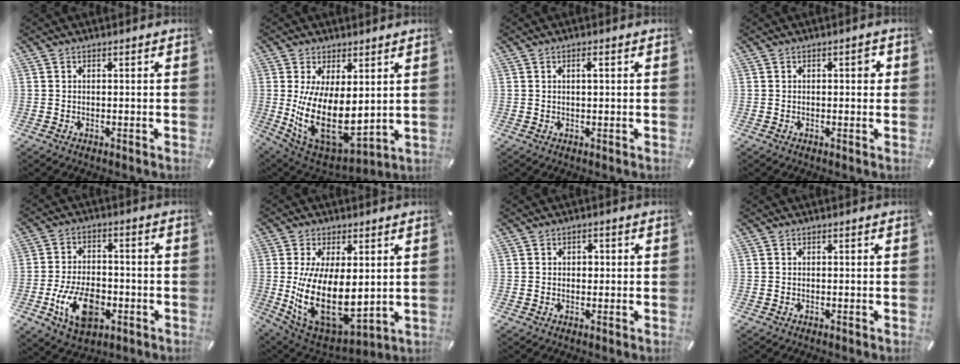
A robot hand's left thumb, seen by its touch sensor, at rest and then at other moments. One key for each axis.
{"total": 17.9, "fx": 1.9, "fy": 10.1, "fz": 14.6, "tx": -0.267, "ty": -0.047, "tz": 0.051}
{"total": 1.6, "fx": 0.4, "fy": 0.4, "fz": 1.4, "tx": -0.029, "ty": 0.003, "tz": 0.006}
{"total": 2.4, "fx": 0.3, "fy": 1.0, "fz": 2.1, "tx": -0.018, "ty": -0.001, "tz": -0.002}
{"total": 12.8, "fx": -4.5, "fy": 7.9, "fz": 9.1, "tx": -0.181, "ty": 0.007, "tz": -0.076}
{"total": 19.3, "fx": 1.2, "fy": 11.1, "fz": 15.8, "tx": -0.291, "ty": -0.038, "tz": 0.040}
{"total": 1.7, "fx": 0.1, "fy": 1.4, "fz": 1.0, "tx": -0.005, "ty": 0.001, "tz": -0.004}
{"total": 0.0}